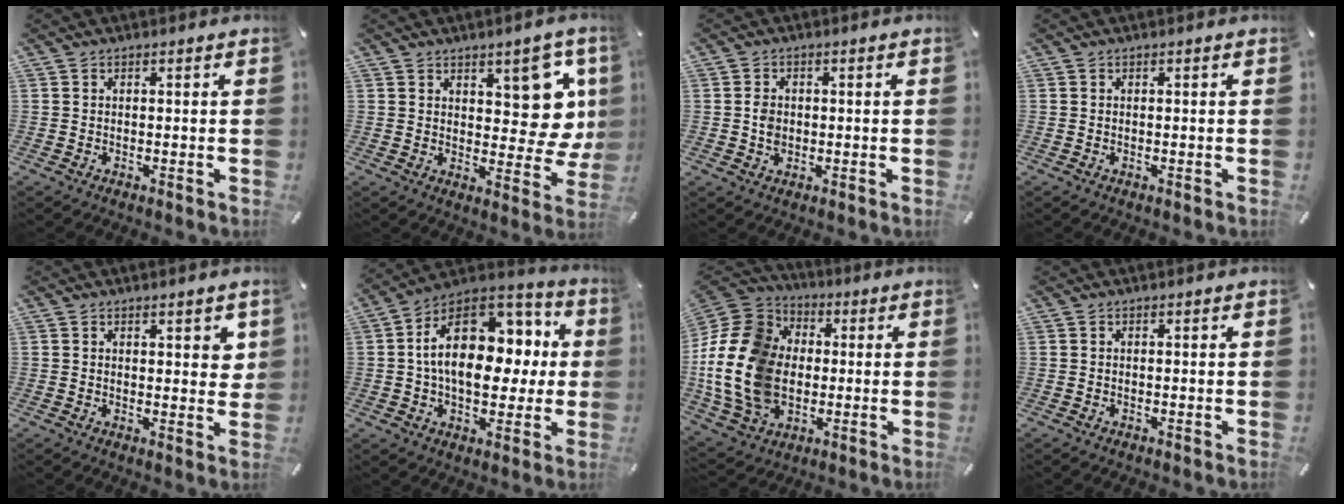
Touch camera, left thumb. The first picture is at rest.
{"total": 11.4, "force": [5.4, 6.6, 7.5], "torque": [-0.067, -0.047, 0.095]}
{"total": 3.1, "force": [-0.2, 2.5, 1.8], "torque": [-0.035, 0.005, -0.004]}
{"total": 0.0}
{"total": 4.0, "force": [2.1, 2.0, 2.7], "torque": [-0.024, -0.010, 0.031]}
{"total": 20.6, "force": [3.5, 14.0, 14.6], "torque": [-0.240, -0.001, 0.063]}
{"total": 20.7, "force": [-2.3, 16.8, 12.0], "torque": [-0.271, 0.020, -0.042]}
{"total": 0.0}